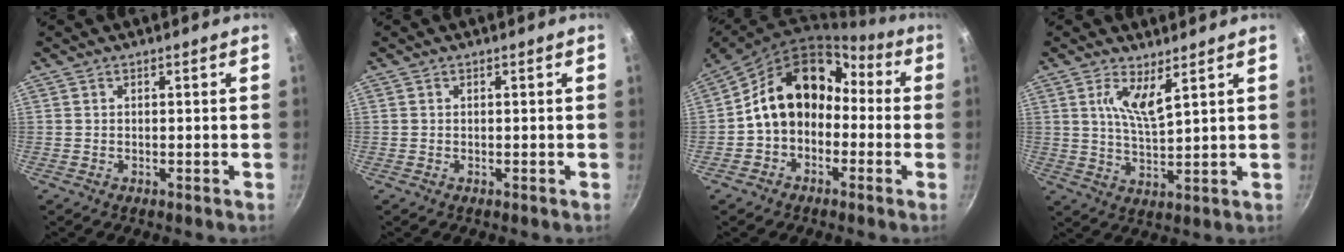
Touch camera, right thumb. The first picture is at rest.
{"total": 0.0}
{"total": 15.2, "force": [-0.9, 11.9, 9.5], "torque": [-0.121, 0.072, -0.028]}
{"total": 6.0, "force": [3.1, 1.4, 5.0], "torque": [-0.095, -0.036, 0.062]}